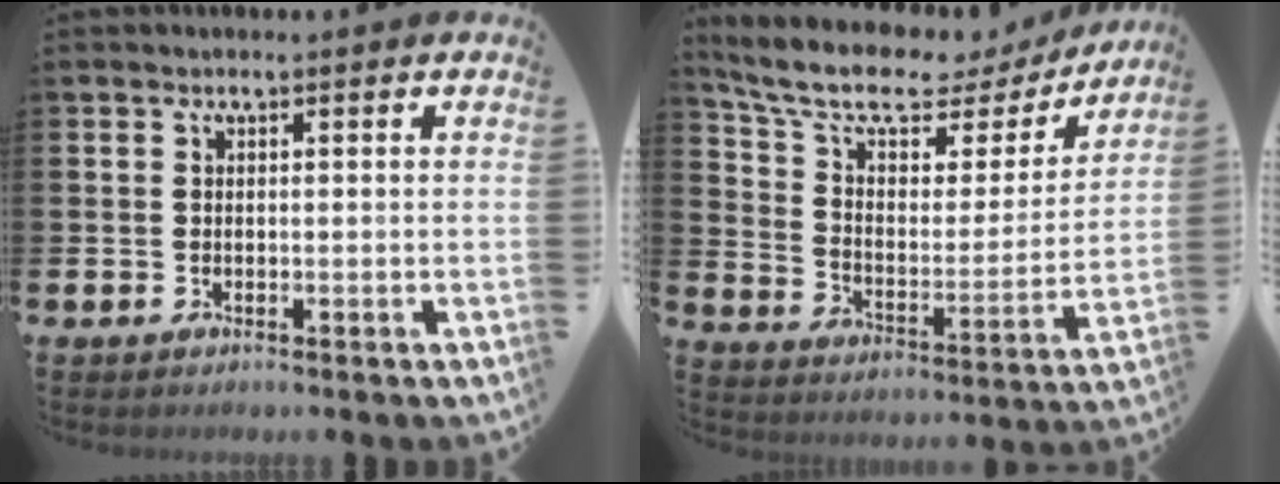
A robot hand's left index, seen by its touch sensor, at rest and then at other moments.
{"total": 10.2, "force": [8.3, 3.9, 4.5], "torque": [-0.124, -0.049, 0.140]}